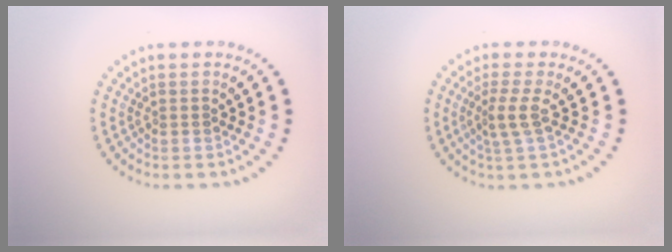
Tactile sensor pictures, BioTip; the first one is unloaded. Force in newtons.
{"total": 2.1, "press": 1.4, "slide": 1.5}